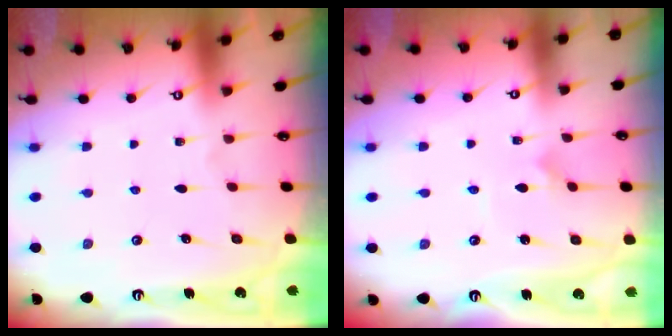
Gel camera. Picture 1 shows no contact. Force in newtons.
{"total": 3.5, "press": 3.5, "slide": 0.3}